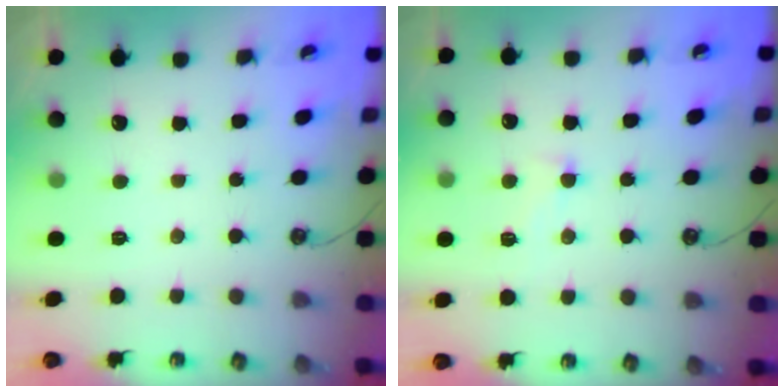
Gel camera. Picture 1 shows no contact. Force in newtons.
{"total": 1.3, "press": 0.3, "slide": 1.3}